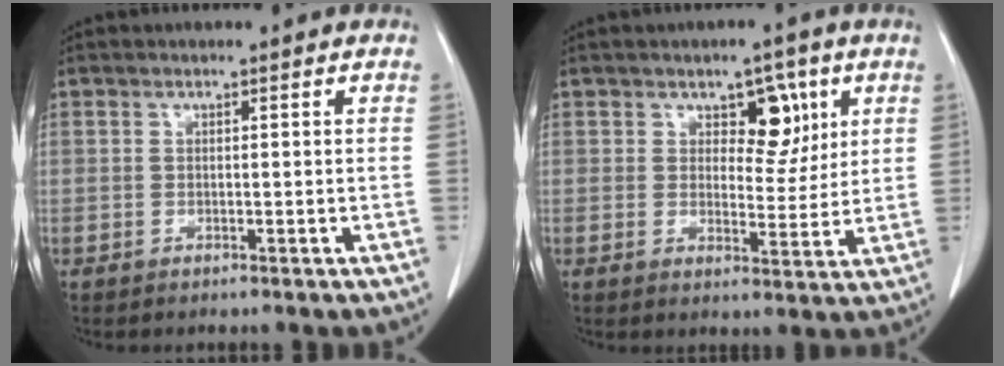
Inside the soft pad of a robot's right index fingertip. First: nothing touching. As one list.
[{"total": 6.0, "force": [2.8, 3.4, 4.1], "torque": [-0.046, 0.005, 0.042]}]